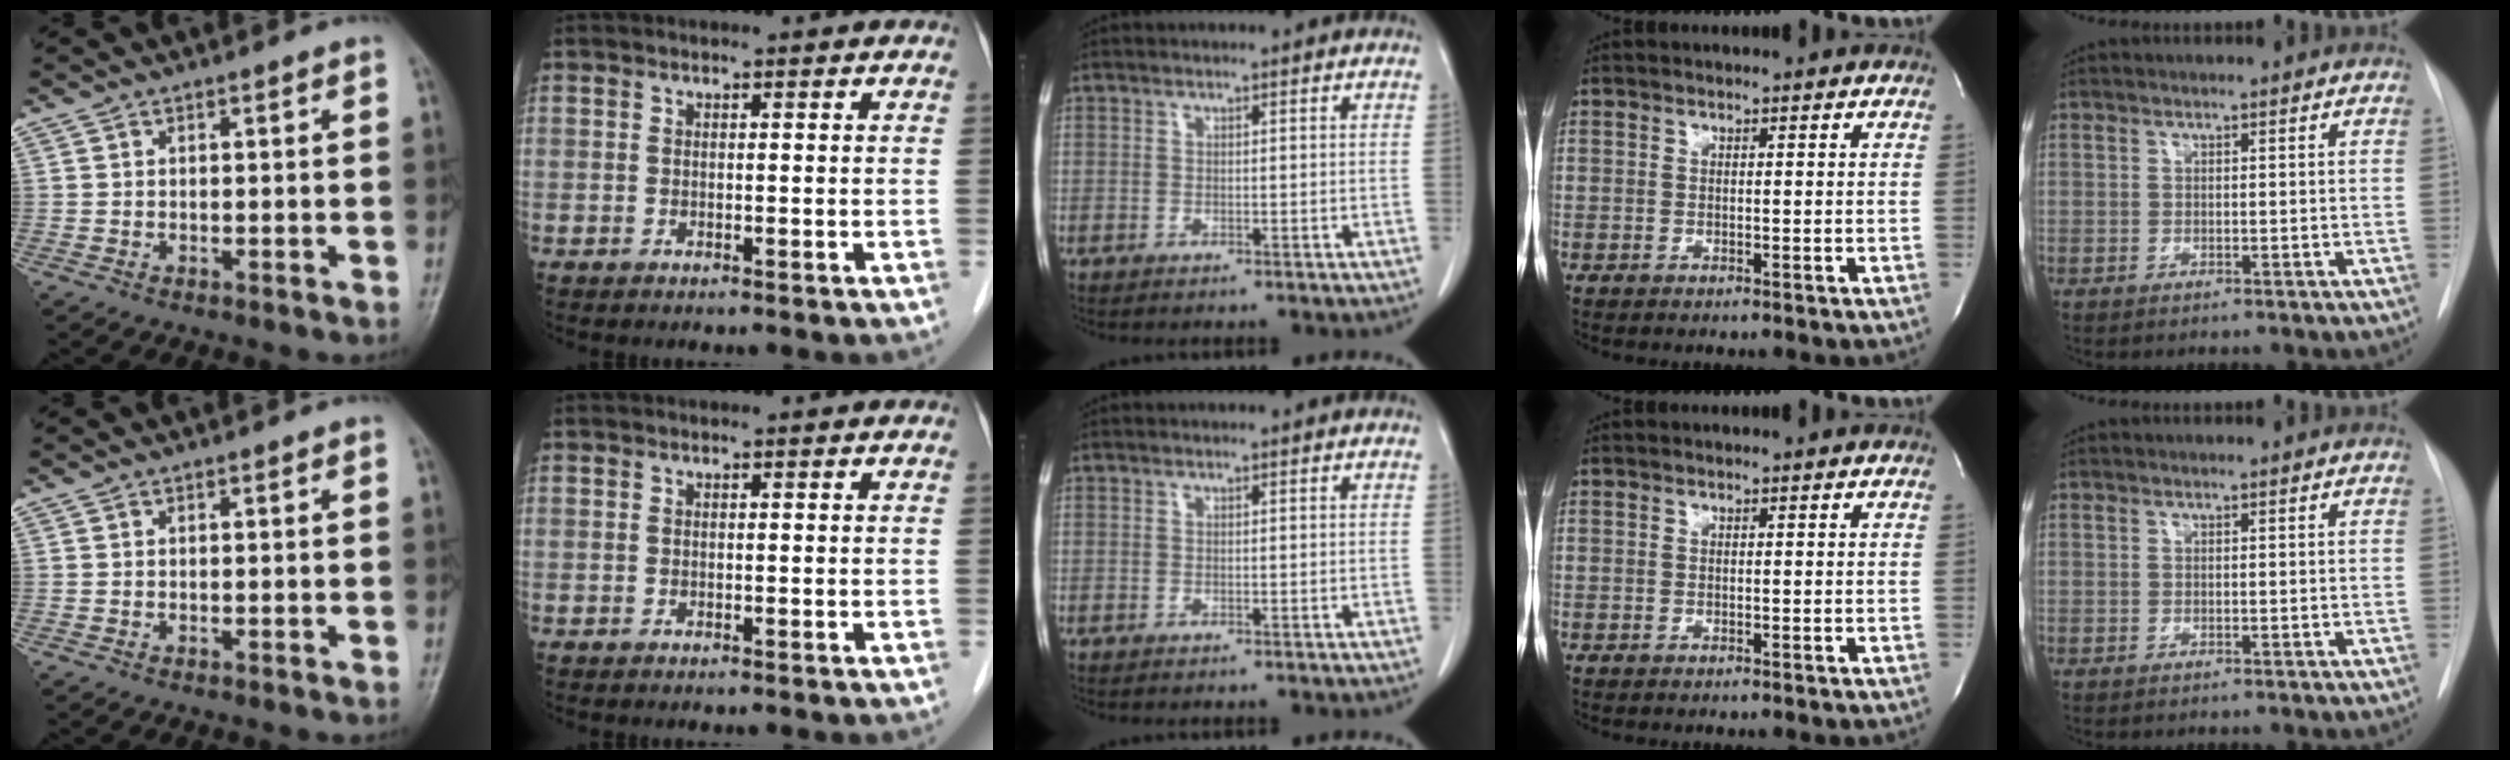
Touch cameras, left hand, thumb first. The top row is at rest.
{}